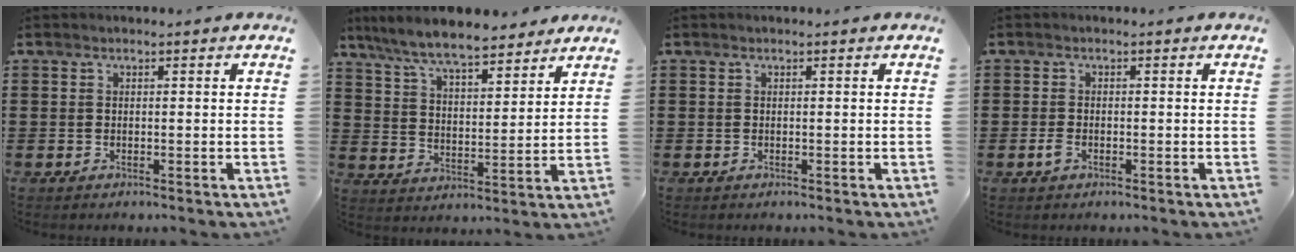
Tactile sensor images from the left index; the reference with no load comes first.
{"total": 8.1, "force": [7.2, 1.2, 3.3], "torque": [-0.092, -0.029, 0.130]}
{"total": 0.0}
{"total": 1.8, "force": [-0.7, 0.9, 1.3], "torque": [-0.042, -0.005, -0.018]}